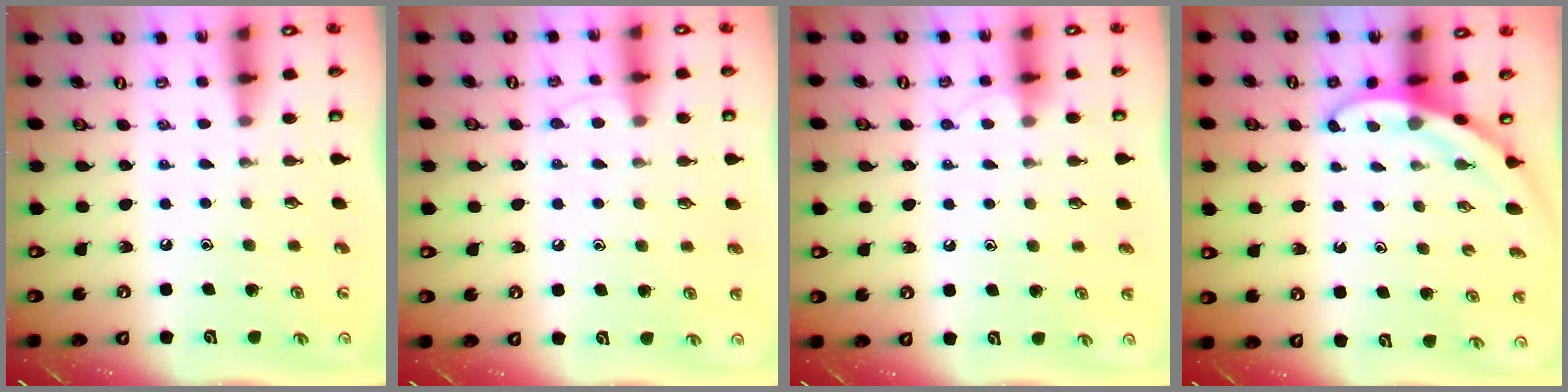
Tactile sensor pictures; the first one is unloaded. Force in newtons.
{"total": 5.8, "press": 5.8, "slide": 0.6}
{"total": 3.3, "press": 3.3, "slide": 0.3}
{"total": 3.2, "press": 3.2, "slide": 0.2}